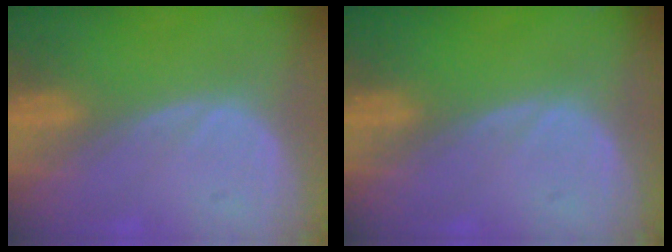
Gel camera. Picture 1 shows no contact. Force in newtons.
{"total": 0.0}